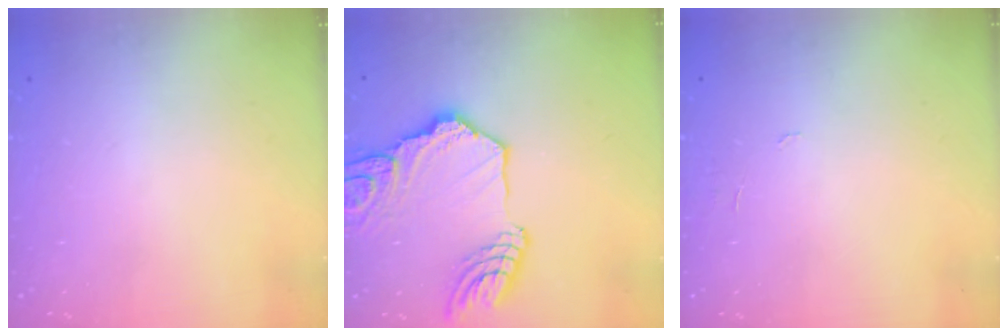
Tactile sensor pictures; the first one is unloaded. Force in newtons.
{"total": 20.0, "press": 19.8, "slide": 2.6}
{"total": 3.7, "press": 3.6, "slide": 0.3}